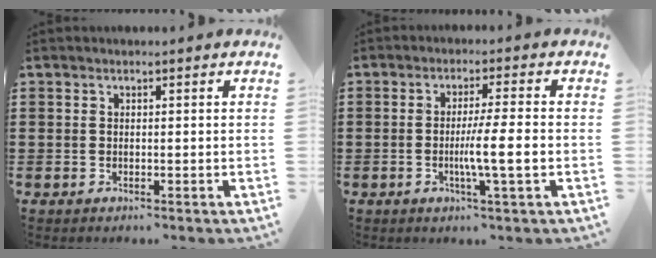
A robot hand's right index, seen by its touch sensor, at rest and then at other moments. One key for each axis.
{"total": 6.2, "fx": -1.2, "fy": -0.1, "fz": 6.1, "tx": -0.105, "ty": -0.009, "tz": -0.022}